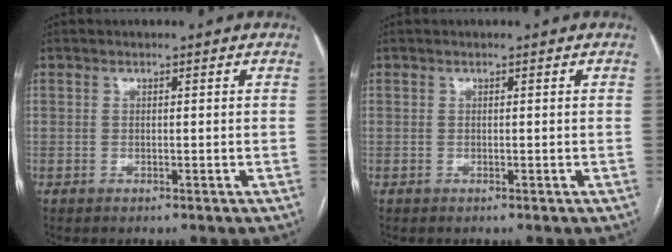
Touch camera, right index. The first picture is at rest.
{"total": 0.0}